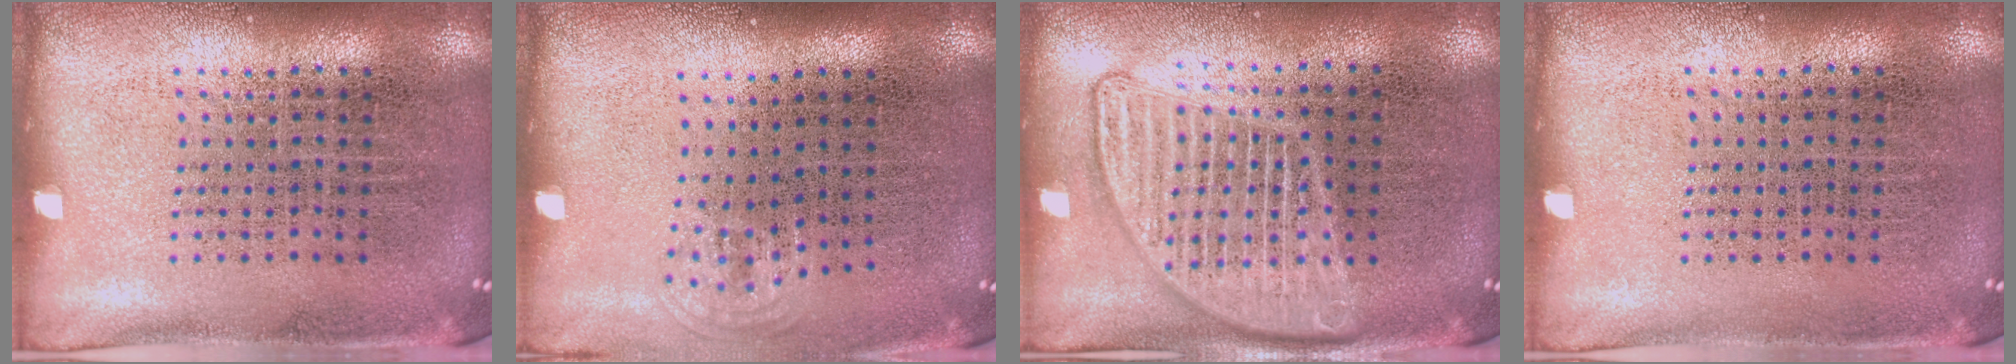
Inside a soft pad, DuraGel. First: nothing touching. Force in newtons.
{"total": 0.7, "press": 0.5, "slide": 0.4}
{"total": 3.0, "press": 2.9, "slide": 0.3}
{"total": 0.0}